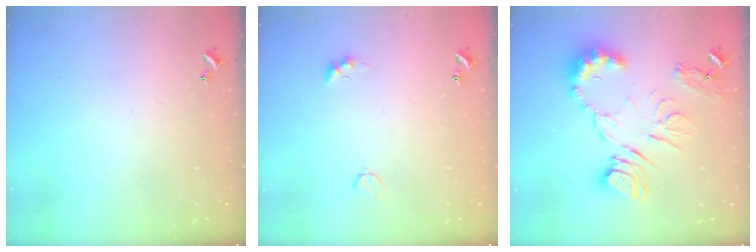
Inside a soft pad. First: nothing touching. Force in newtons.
{"total": 3.5, "press": 3.4, "slide": 0.8}
{"total": 14.5, "press": 14.5, "slide": 0.7}